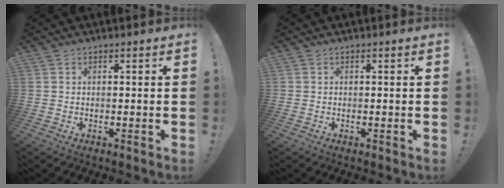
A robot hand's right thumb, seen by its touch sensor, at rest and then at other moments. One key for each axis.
{"total": 0.0}